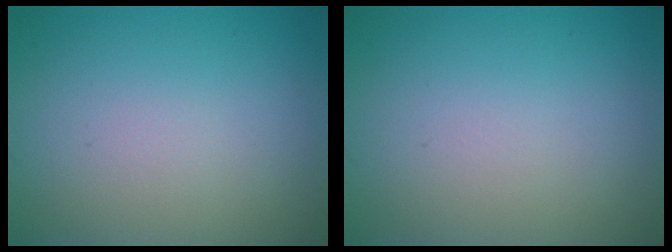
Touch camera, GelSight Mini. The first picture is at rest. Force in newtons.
{"total": 0.0}